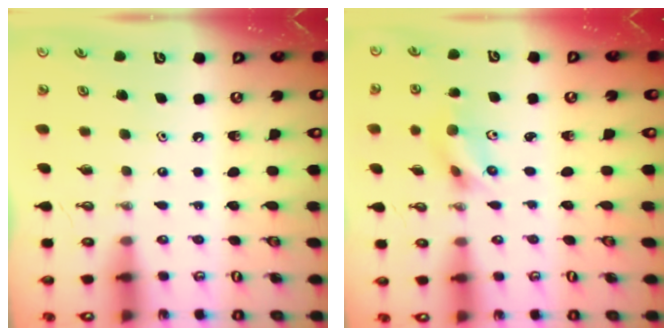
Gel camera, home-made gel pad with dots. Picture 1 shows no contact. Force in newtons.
{"total": 6.3, "press": 2.7, "slide": 5.7}